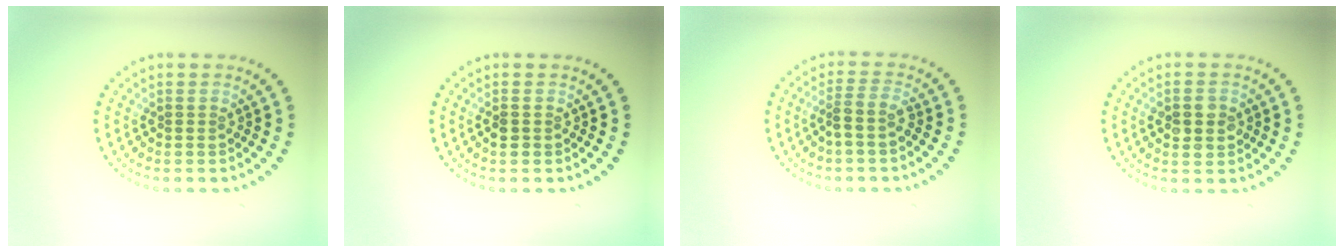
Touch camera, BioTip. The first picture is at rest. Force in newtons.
{"total": 1.2, "press": 1.1, "slide": 0.4}
{"total": 2.0, "press": 1.5, "slide": 1.3}
{"total": 2.8, "press": 2.8, "slide": 0.1}